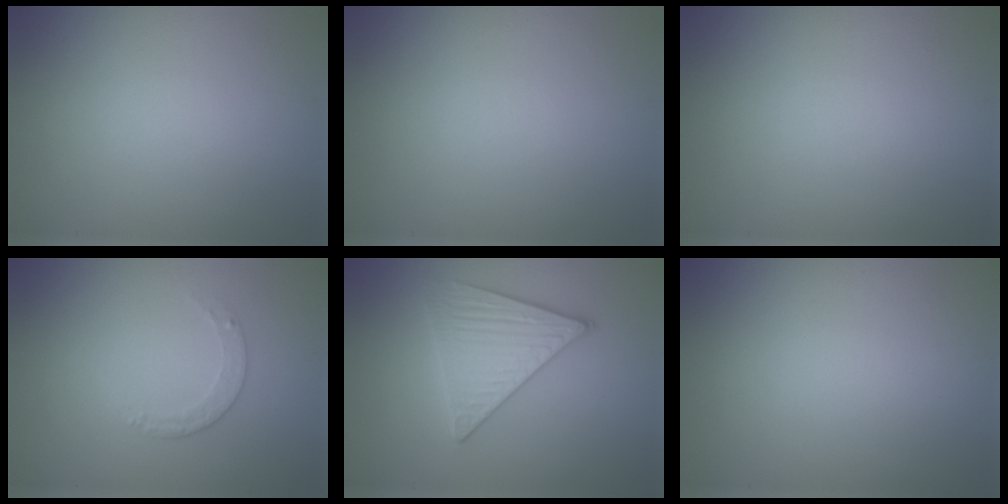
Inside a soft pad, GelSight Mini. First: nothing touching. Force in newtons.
{"total": 0.0}
{"total": 0.0}
{"total": 1.2, "press": 0.9, "slide": 0.9}
{"total": 3.8, "press": 3.5, "slide": 1.5}
{"total": 0.0}